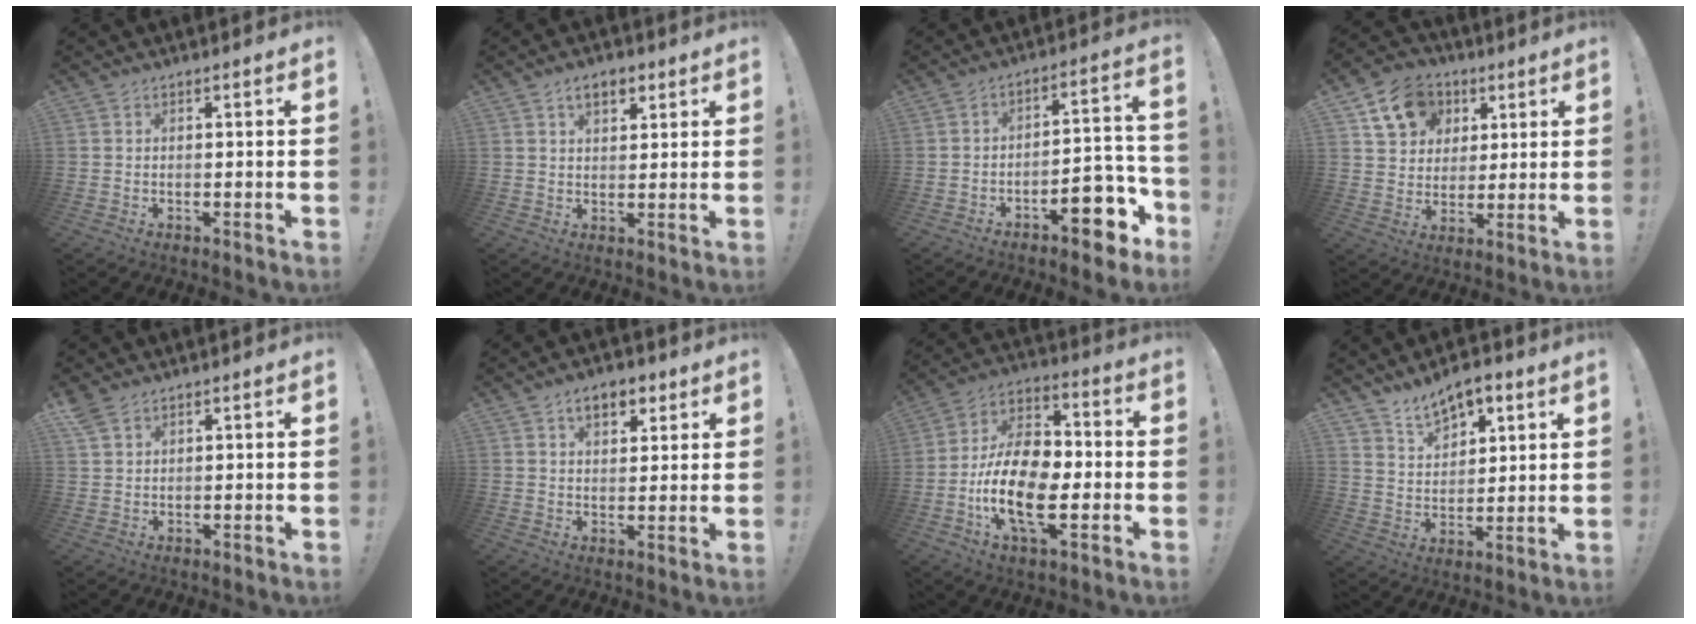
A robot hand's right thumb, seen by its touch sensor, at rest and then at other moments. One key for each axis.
{"total": 6.2, "fx": 3.3, "fy": 3.8, "fz": 3.6, "tx": -0.039, "ty": -0.007, "tz": 0.055}
{"total": 13.8, "fx": -8.1, "fy": 5.5, "fz": 9.7, "tx": -0.095, "ty": 0.056, "tz": -0.130}
{"total": 13.5, "fx": 6.0, "fy": 11.0, "fz": 5.2, "tx": -0.069, "ty": -0.022, "tz": 0.118}
{"total": 4.0, "fx": 2.9, "fy": 1.9, "fz": 1.9, "tx": -0.036, "ty": -0.011, "tz": 0.057}
{"total": 7.7, "fx": 4.2, "fy": 4.8, "fz": 4.4, "tx": -0.051, "ty": -0.012, "tz": 0.073}
{"total": 18.3, "fx": -5.1, "fy": 10.0, "fz": 14.5, "tx": -0.284, "ty": 0.018, "tz": -0.084}
{"total": 8.9, "fx": 6.9, "fy": 4.7, "fz": 3.0, "tx": -0.056, "ty": -0.043, "tz": 0.133}